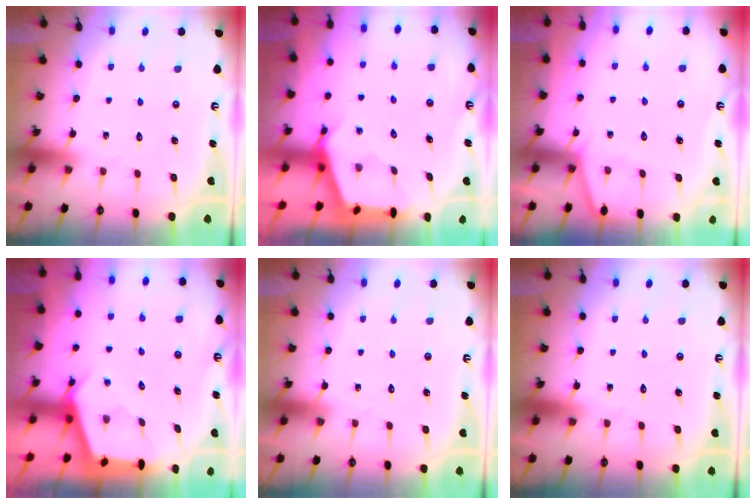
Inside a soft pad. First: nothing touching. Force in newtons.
{"total": 2.7, "press": 2.7, "slide": 0.3}
{"total": 3.1, "press": 3.1, "slide": 0.4}
{"total": 2.8, "press": 2.7, "slide": 0.3}
{"total": 0.0}
{"total": 0.0}